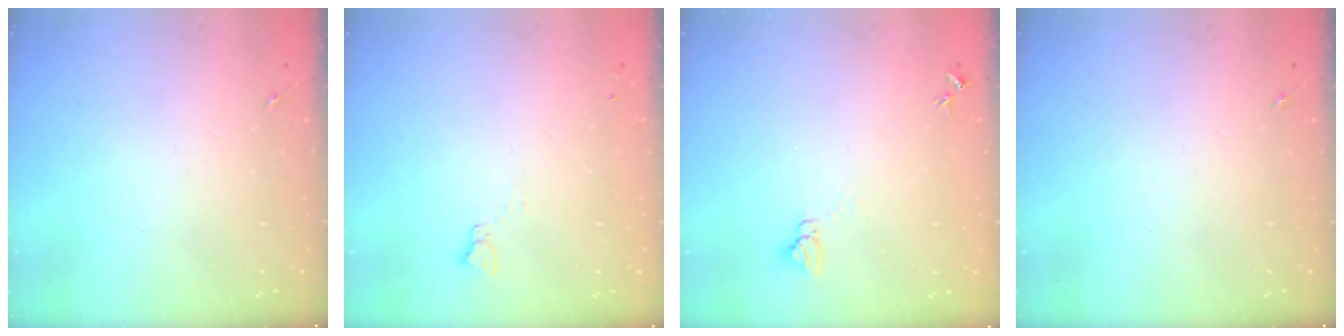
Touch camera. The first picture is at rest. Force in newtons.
{"total": 2.3, "press": 2.3, "slide": 0.2}
{"total": 3.9, "press": 3.8, "slide": 0.3}
{"total": 0.0}